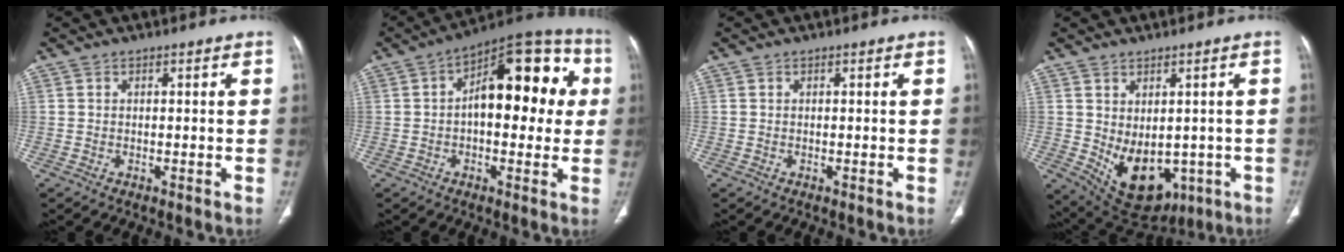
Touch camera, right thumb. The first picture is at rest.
{"total": 18.8, "force": [2.5, 9.5, 16.0], "torque": [-0.177, 0.037, 0.027]}
{"total": 0.0}
{"total": 12.5, "force": [-2.3, 8.4, 9.0], "torque": [-0.113, -0.004, 0.001]}